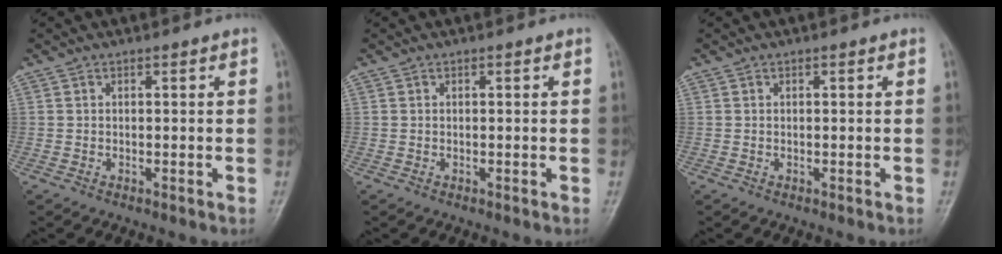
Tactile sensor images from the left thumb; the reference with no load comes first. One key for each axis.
{"total": 0.0}
{"total": 0.0}